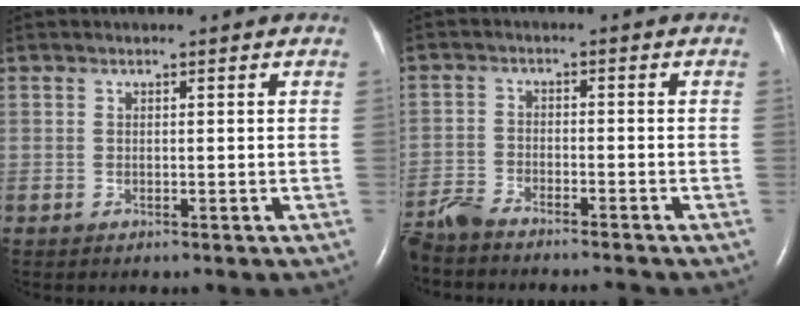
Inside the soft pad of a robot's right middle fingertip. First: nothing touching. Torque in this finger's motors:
{"motor_torque": [-0.03, -0.07, -0.02, 0.00]}